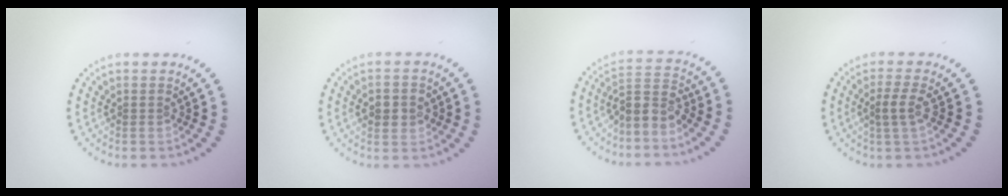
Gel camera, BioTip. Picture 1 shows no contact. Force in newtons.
{"total": 2.3, "press": 2.3, "slide": 0.3}
{"total": 3.1, "press": 2.5, "slide": 1.8}
{"total": 1.8, "press": 1.5, "slide": 1.0}